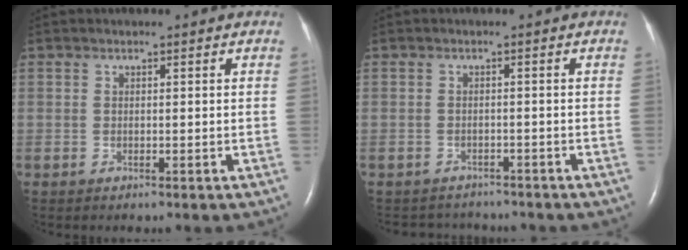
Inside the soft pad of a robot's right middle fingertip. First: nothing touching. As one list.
[{"total": 4.5, "force": [-4.3, 1.4, -0.3], "torque": [-0.001, 0.002, -0.058]}]